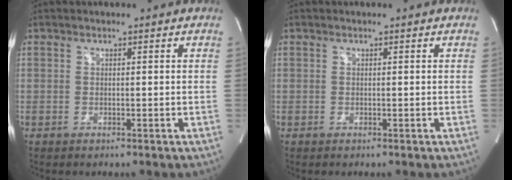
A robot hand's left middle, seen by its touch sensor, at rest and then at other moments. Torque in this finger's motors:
{"motor_torque": [-0.02, -0.01, 0.02, 0.00]}